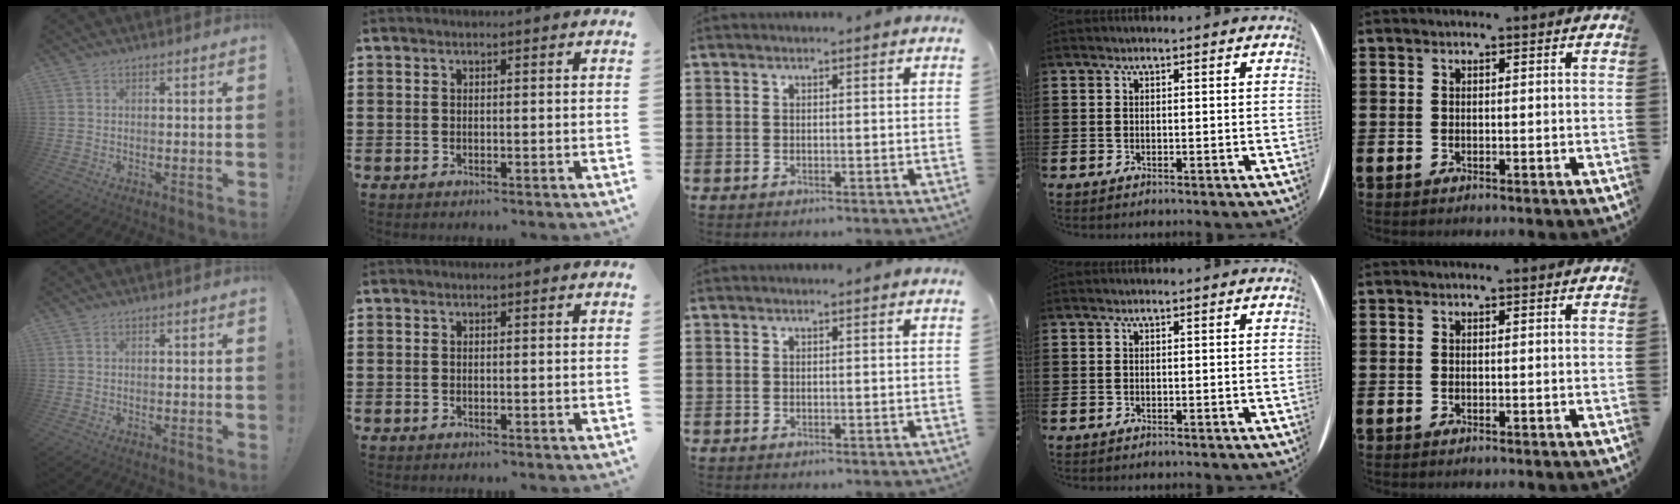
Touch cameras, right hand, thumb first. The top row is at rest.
{}